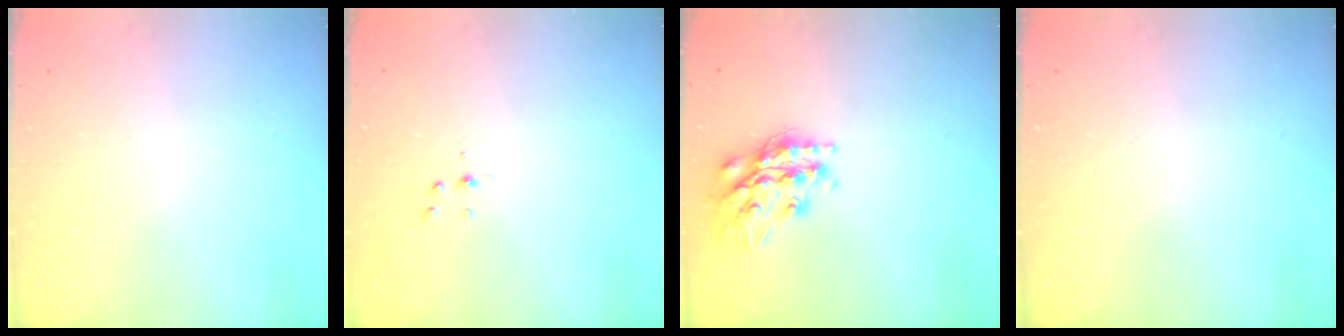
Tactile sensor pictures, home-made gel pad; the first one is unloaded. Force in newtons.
{"total": 3.9, "press": 3.9, "slide": 0.4}
{"total": 17.8, "press": 17.8, "slide": 1.3}
{"total": 0.0}